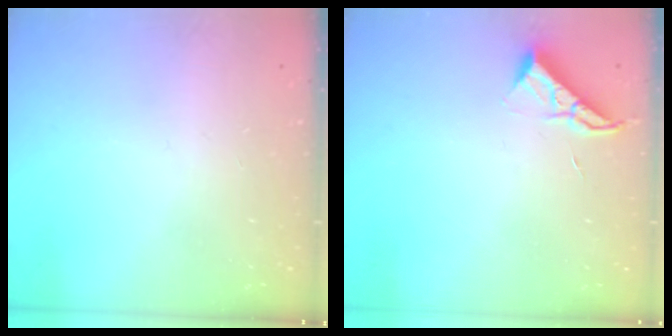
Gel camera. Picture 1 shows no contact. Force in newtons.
{"total": 6.8, "press": 6.8, "slide": 0.5}